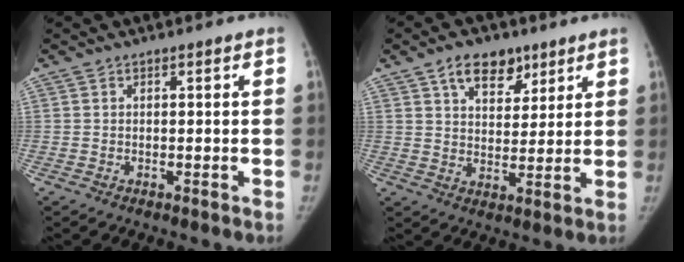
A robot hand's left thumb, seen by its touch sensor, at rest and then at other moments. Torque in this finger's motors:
{"motor_torque": [-0.05, 0.06, -0.05, -0.14, 0.19]}